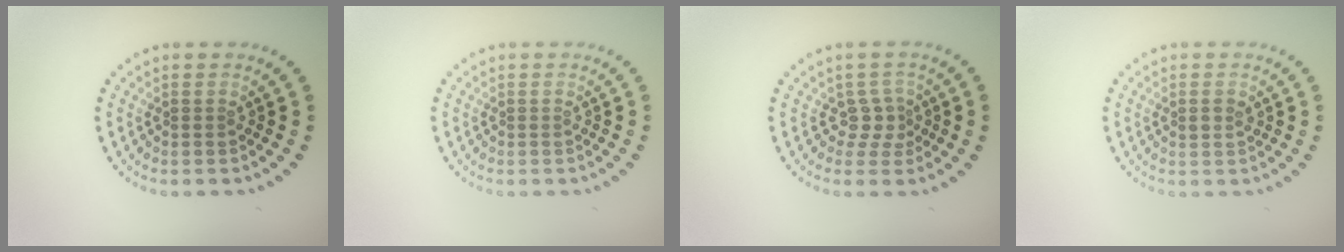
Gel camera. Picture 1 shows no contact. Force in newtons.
{"total": 0.0}
{"total": 1.9, "press": 1.3, "slide": 1.3}
{"total": 1.1, "press": 1.1, "slide": 0.1}